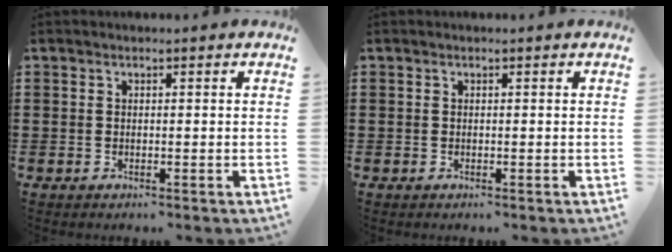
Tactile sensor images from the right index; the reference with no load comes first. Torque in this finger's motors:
{"motor_torque": [0.00, 0.00, 0.00, 0.00]}